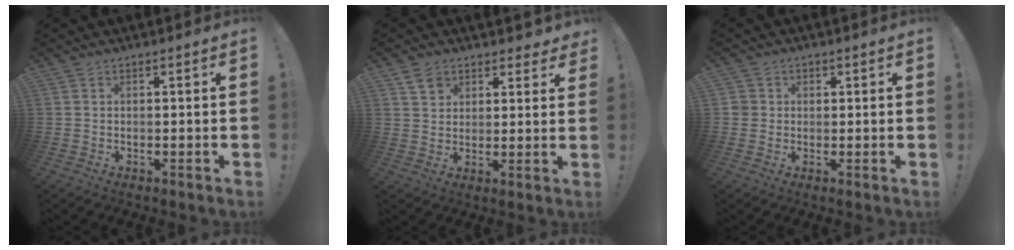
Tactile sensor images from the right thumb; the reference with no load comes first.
{"total": 6.4, "force": [4.2, 4.6, 1.7], "torque": [-0.020, -0.025, 0.079]}
{"total": 2.5, "force": [0.7, 2.4, 0.3], "torque": [0.005, -0.003, 0.010]}